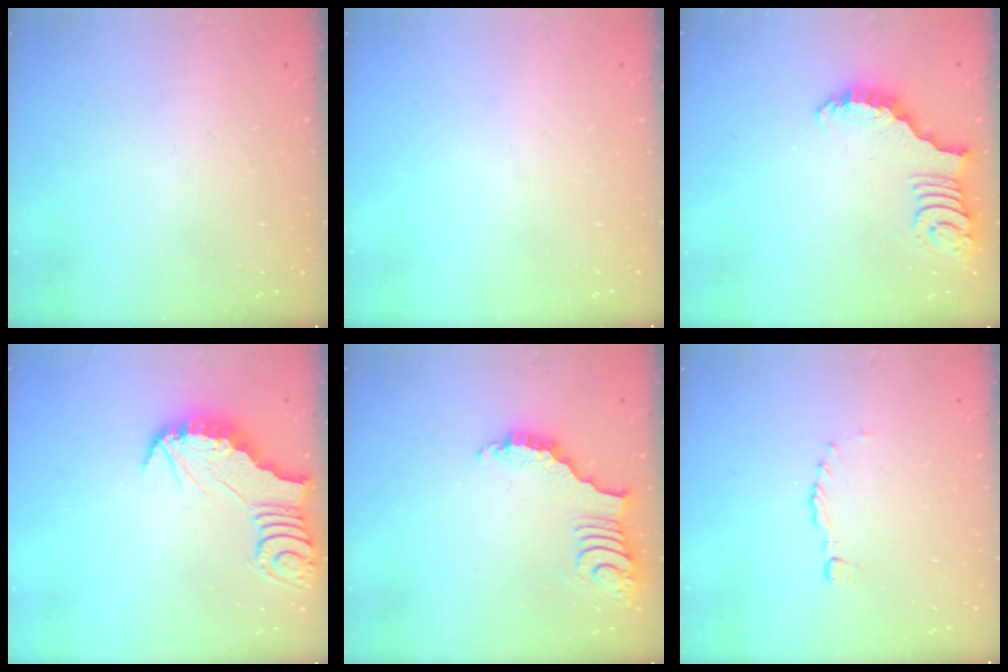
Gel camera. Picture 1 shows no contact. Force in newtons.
{"total": 0.0}
{"total": 2.5, "press": 2.5, "slide": 0.5}
{"total": 2.8, "press": 2.8, "slide": 0.3}
{"total": 3.8, "press": 3.7, "slide": 0.5}
{"total": 0.0}